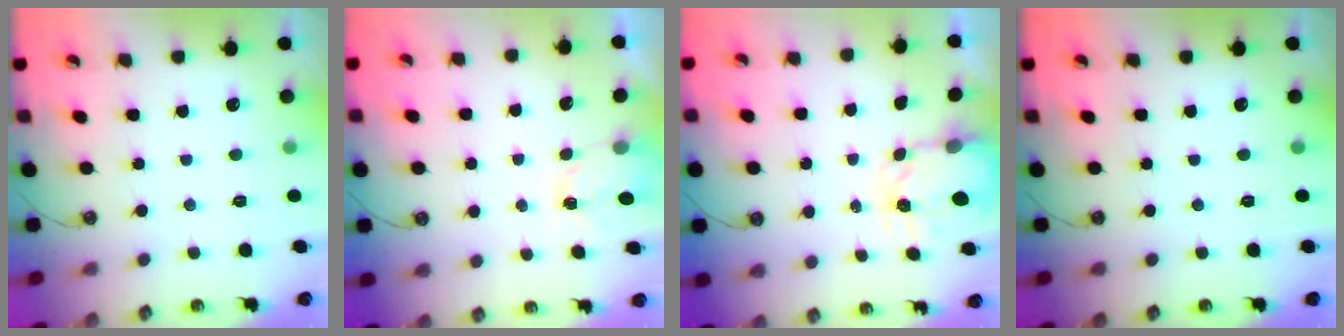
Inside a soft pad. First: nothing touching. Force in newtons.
{"total": 2.6, "press": 2.6, "slide": 0.3}
{"total": 3.3, "press": 3.3, "slide": 0.6}
{"total": 0.0}